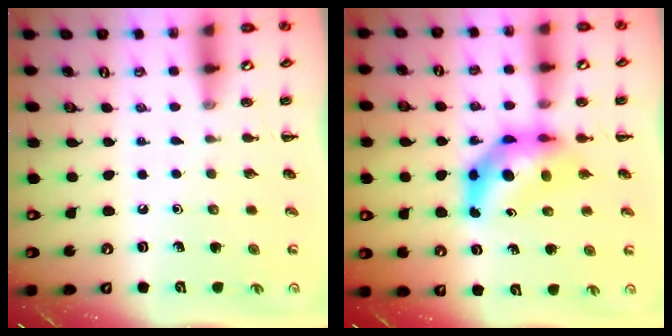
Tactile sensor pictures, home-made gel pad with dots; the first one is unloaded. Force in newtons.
{"total": 7.5, "press": 7.2, "slide": 2.3}